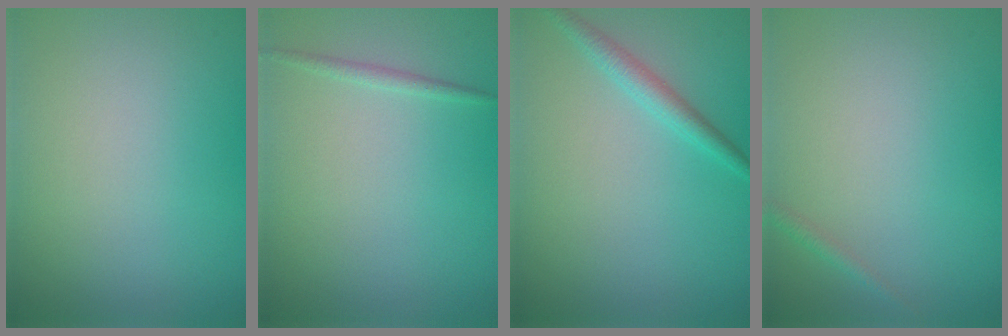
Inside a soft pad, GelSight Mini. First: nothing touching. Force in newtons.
{"total": 0.8, "press": 0.8, "slide": 0.1}
{"total": 1.9, "press": 1.9, "slide": 0.1}
{"total": 0.8, "press": 0.7, "slide": 0.1}